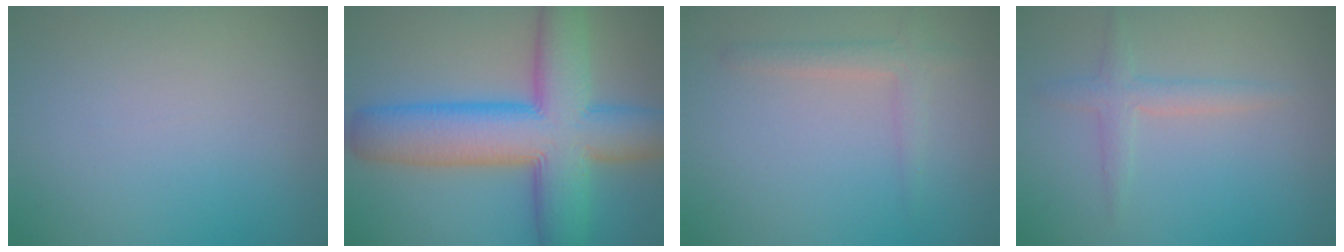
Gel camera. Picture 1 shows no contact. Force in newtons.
{"total": 12.3, "press": 12.3, "slide": 0.3}
{"total": 2.0, "press": 1.9, "slide": 0.1}
{"total": 2.0, "press": 2.0, "slide": 0.1}